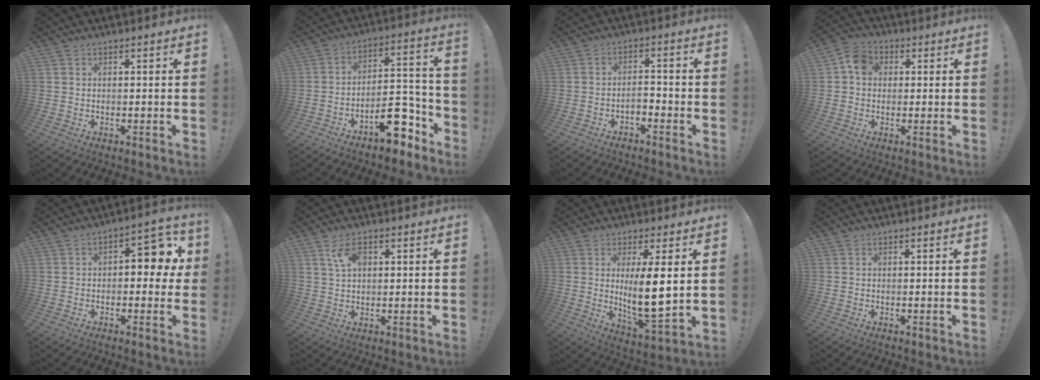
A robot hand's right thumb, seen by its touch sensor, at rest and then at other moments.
{"total": 14.3, "force": [-9.4, 6.9, 8.3], "torque": [-0.086, 0.074, -0.149]}
{"total": 3.4, "force": [-2.5, 1.4, 1.7], "torque": [-0.027, 0.003, -0.046]}
{"total": 6.9, "force": [1.3, 5.8, 3.7], "torque": [-0.050, 0.012, 0.028]}
{"total": 8.5, "force": [1.2, 5.0, 6.8], "torque": [-0.072, -0.007, 0.016]}
{"total": 5.9, "force": [2.4, 3.3, 4.2], "torque": [-0.070, -0.002, 0.045]}
{"total": 12.2, "force": [2.4, 3.2, 11.6], "torque": [-0.184, -0.034, 0.036]}
{"total": 0.0}